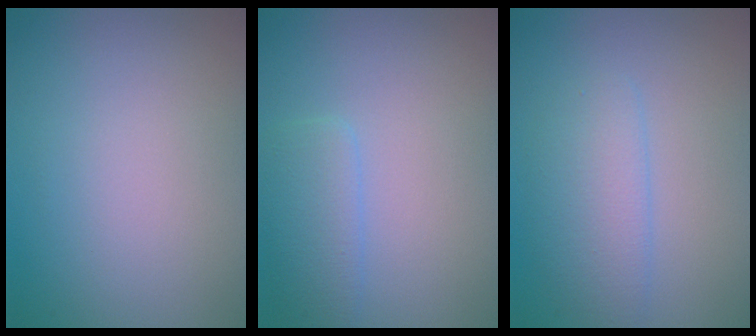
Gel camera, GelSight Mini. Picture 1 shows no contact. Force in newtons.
{"total": 2.3, "press": 2.3, "slide": 0.2}
{"total": 2.8, "press": 2.8, "slide": 0.1}